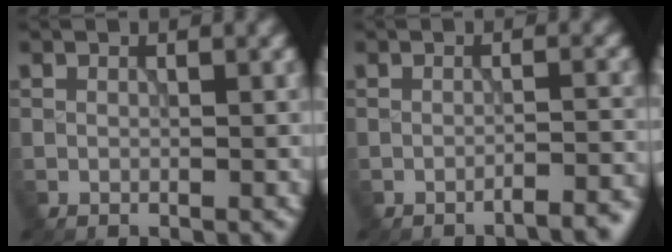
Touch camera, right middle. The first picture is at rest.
{"total": 2.7, "force": [-2.2, 0.5, 1.4], "torque": [-0.011, 0.006, -0.035]}